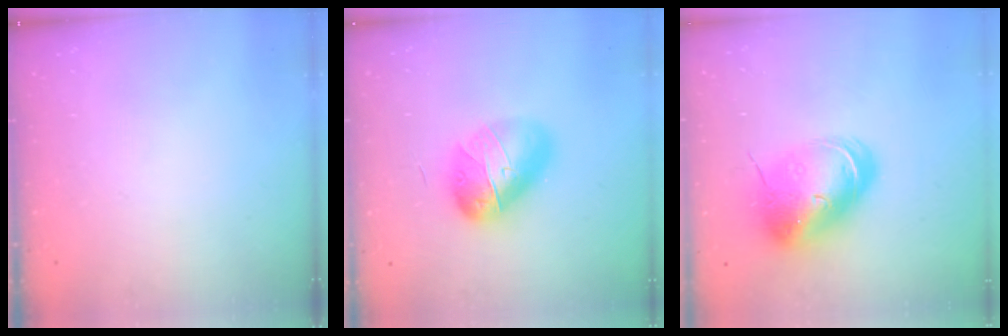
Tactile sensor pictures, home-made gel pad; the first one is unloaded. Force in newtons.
{"total": 16.1, "press": 16.1, "slide": 0.8}
{"total": 17.8, "press": 17.5, "slide": 3.2}